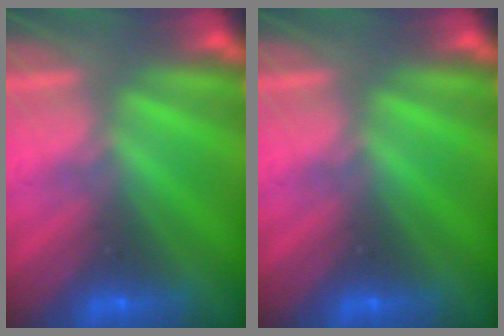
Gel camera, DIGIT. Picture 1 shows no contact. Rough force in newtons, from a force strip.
{"total": 0.0}